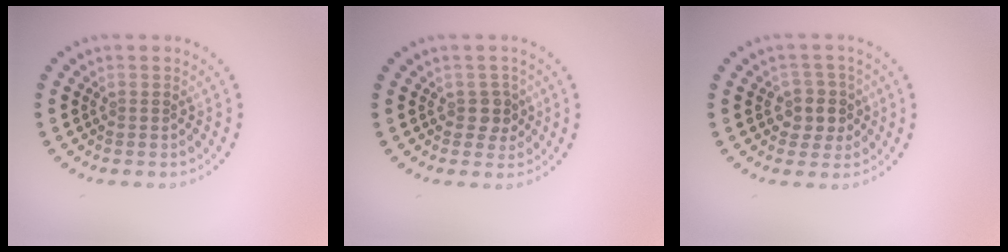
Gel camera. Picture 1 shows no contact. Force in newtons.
{"total": 1.7, "press": 1.5, "slide": 0.8}
{"total": 2.7, "press": 2.4, "slide": 1.3}